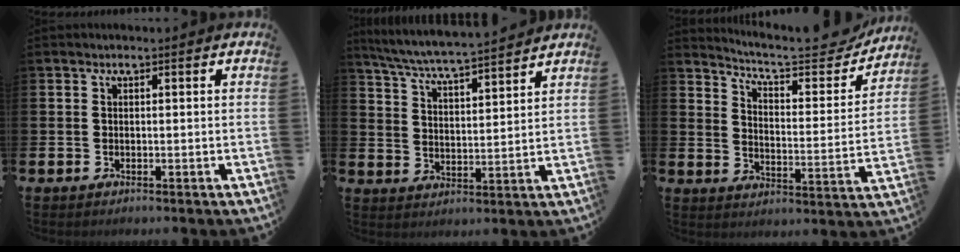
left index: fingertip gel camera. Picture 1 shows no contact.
{"total": 6.2, "force": [6.0, -0.2, 1.5], "torque": [-0.054, -0.043, 0.104]}
{"total": 7.0, "force": [6.6, 1.0, 2.1], "torque": [-0.058, -0.055, 0.108]}